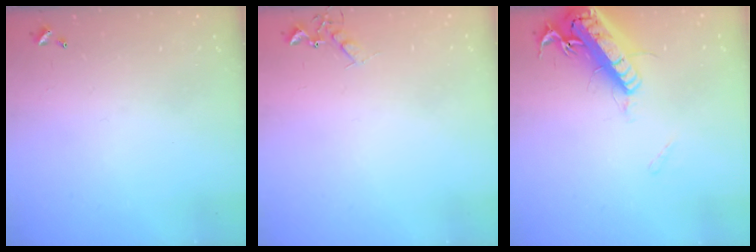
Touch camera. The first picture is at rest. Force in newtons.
{"total": 5.8, "press": 5.7, "slide": 0.6}
{"total": 20.1, "press": 19.7, "slide": 3.9}